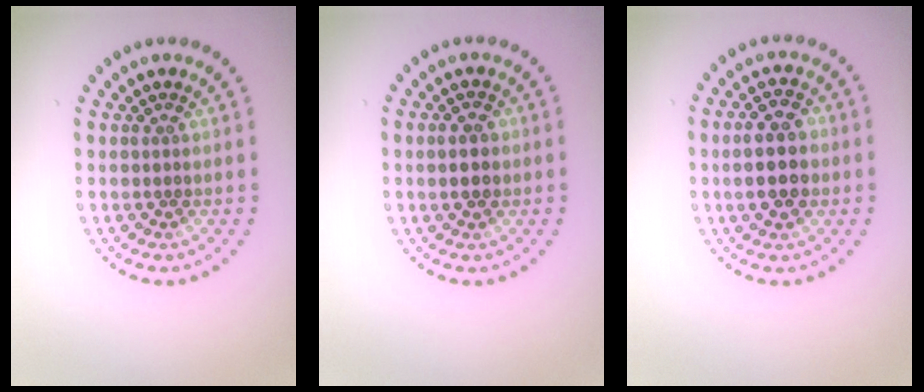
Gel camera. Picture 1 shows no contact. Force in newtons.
{"total": 2.5, "press": 2.5, "slide": 0.1}
{"total": 4.3, "press": 4.3, "slide": 0.3}